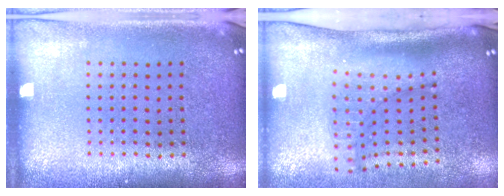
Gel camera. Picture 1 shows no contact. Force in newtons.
{"total": 2.1, "press": 1.5, "slide": 1.5}